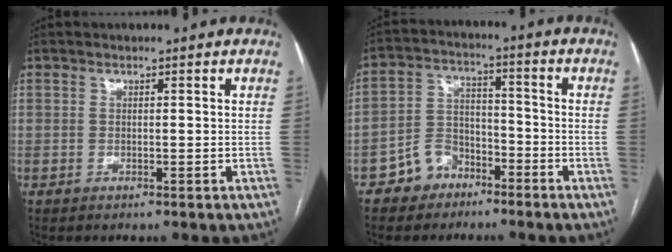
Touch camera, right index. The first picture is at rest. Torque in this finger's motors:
{"motor_torque": [0.37, -0.51, 0.03, -0.02]}